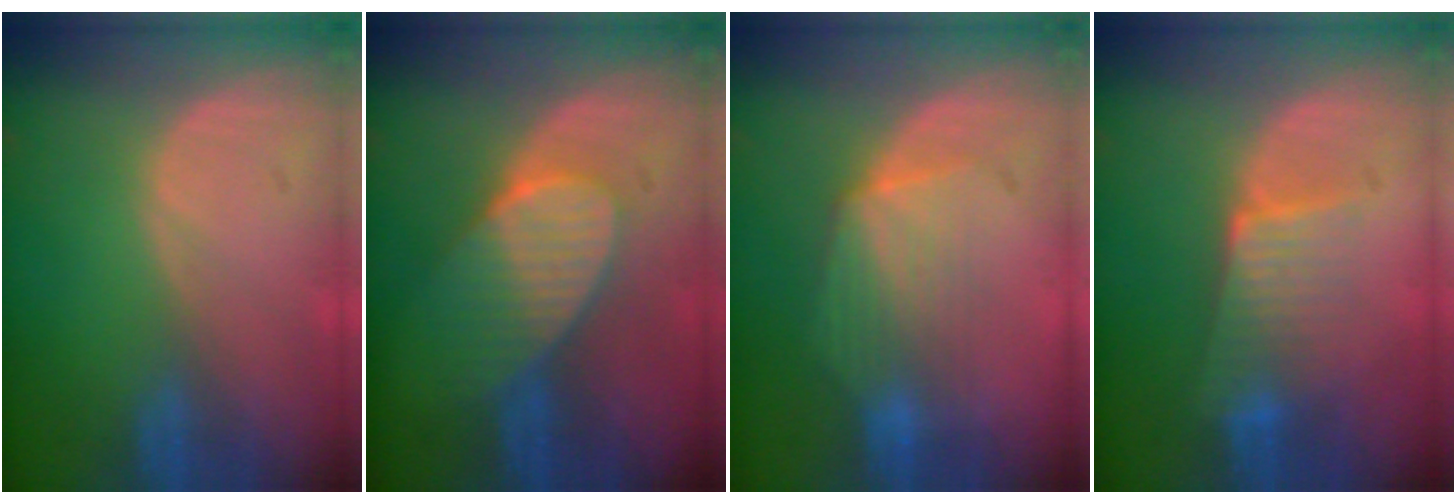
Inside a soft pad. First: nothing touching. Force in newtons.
{"total": 7.2, "press": 7.0, "slide": 1.7}
{"total": 6.9, "press": 6.5, "slide": 2.4}
{"total": 6.5, "press": 5.8, "slide": 3.0}